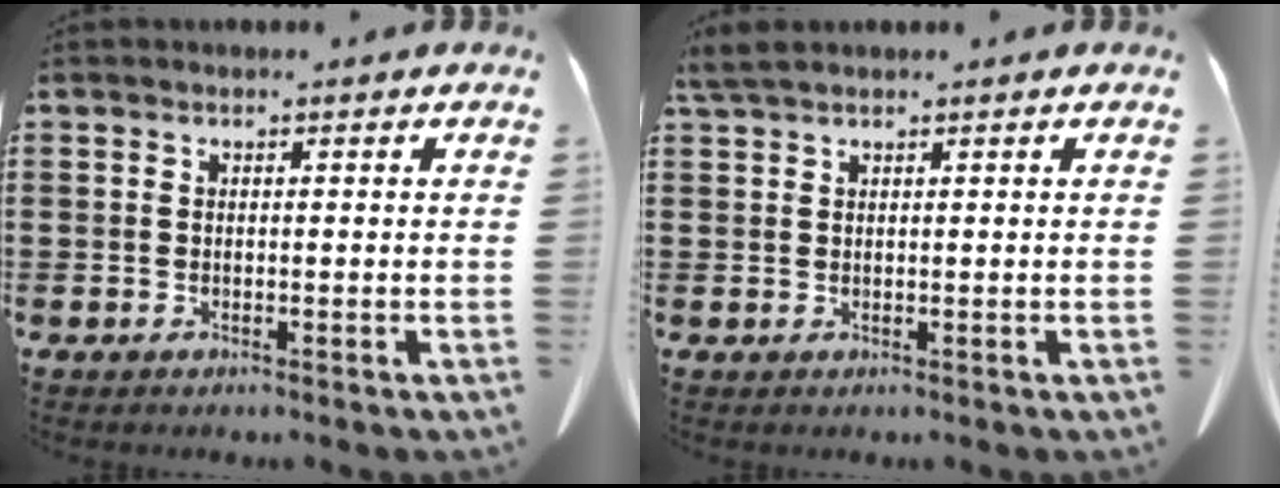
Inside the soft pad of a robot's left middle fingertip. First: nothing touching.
{"total": 1.8, "force": [1.4, 0.1, 1.0], "torque": [-0.024, -0.002, 0.028]}